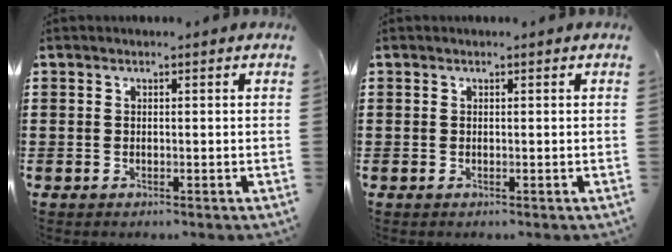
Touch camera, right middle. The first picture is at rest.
{"total": 0.0}